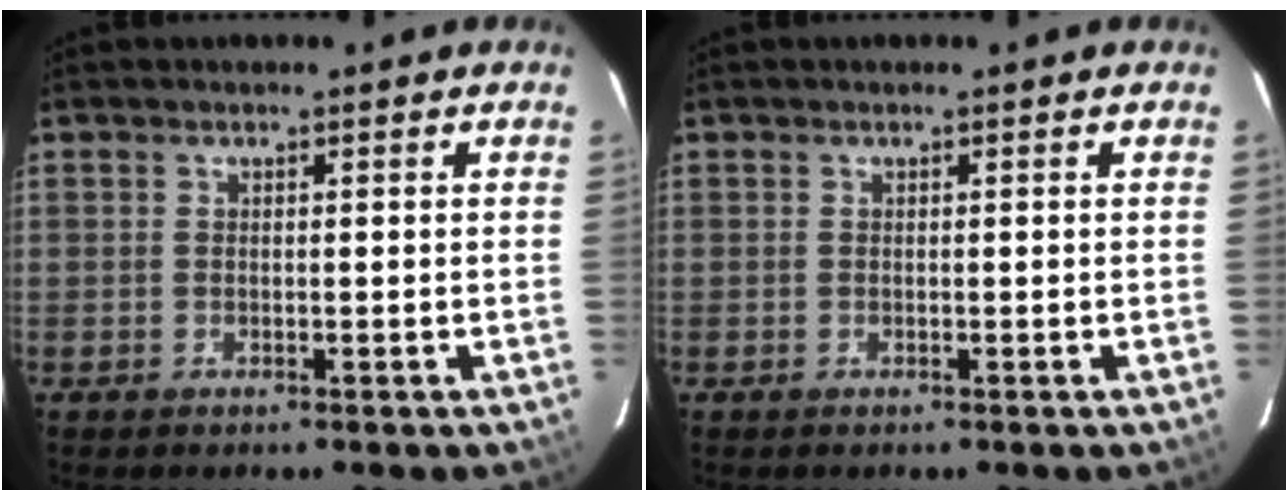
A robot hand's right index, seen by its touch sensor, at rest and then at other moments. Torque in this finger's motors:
{"motor_torque": [0.00, 0.00, 0.07, 0.00]}